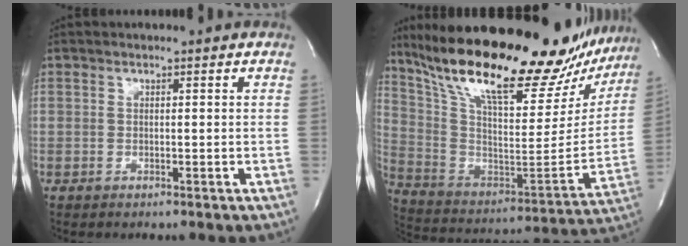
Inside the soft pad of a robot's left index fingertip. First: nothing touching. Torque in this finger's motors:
{"motor_torque": [1.37, -0.77, 0.51, 0.21]}